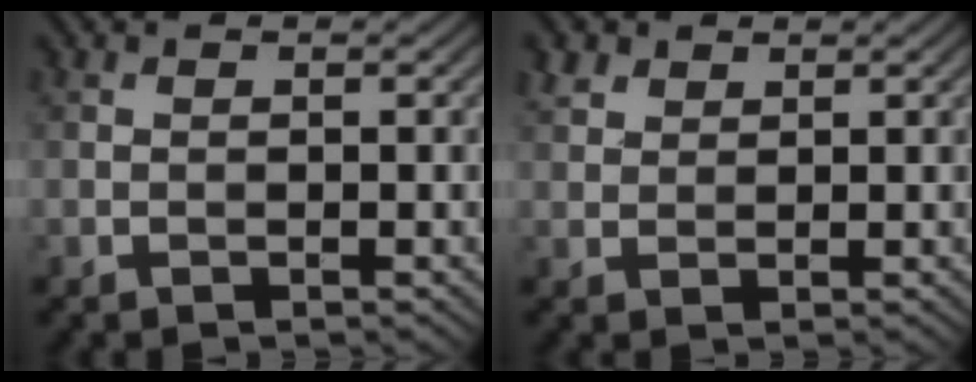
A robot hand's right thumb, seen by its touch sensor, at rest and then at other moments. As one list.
[{"total": 2.2, "force": [1.5, 1.4, 0.7], "torque": [-0.019, 0.006, 0.034]}]